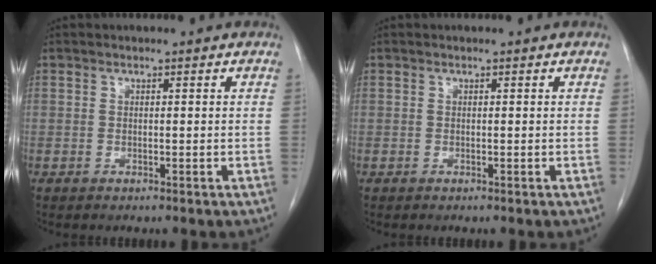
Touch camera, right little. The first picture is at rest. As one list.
[{"total": 0.0}]